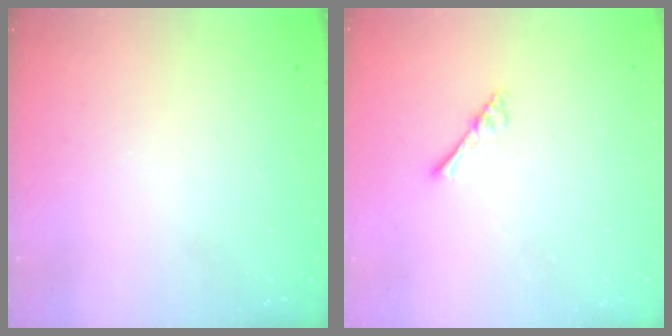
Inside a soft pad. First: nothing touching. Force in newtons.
{"total": 2.5, "press": 2.5, "slide": 0.4}